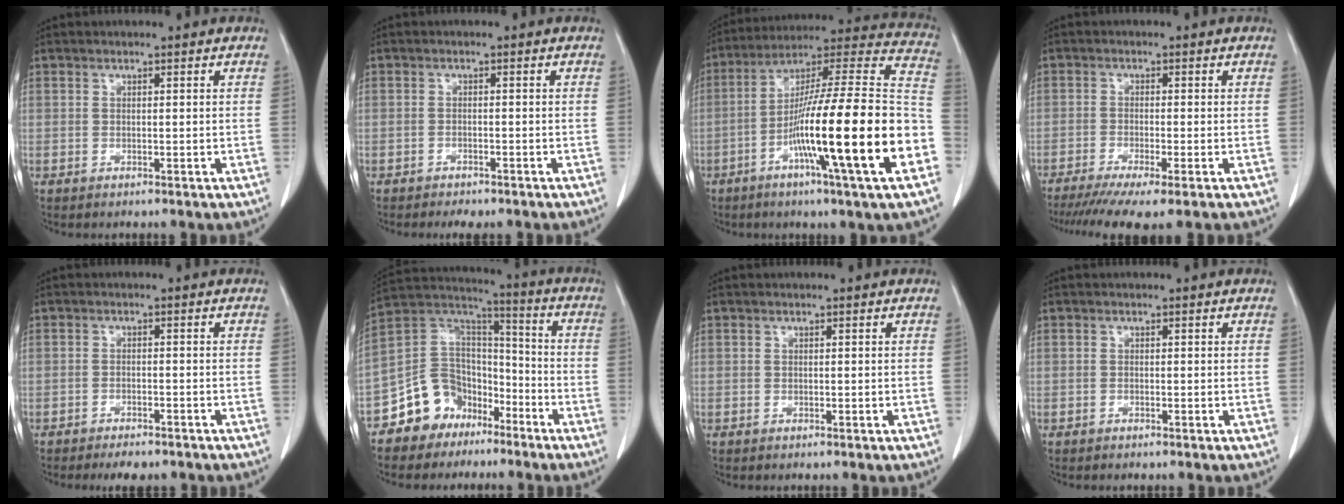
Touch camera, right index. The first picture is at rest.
{"total": 3.2, "force": [-2.6, 1.2, 1.4], "torque": [-0.018, -0.003, -0.031]}
{"total": 26.0, "force": [-8.1, 0.1, 24.7], "torque": [-0.339, -0.012, -0.144]}
{"total": 9.4, "force": [-6.9, 0.6, 6.4], "torque": [-0.100, -0.017, -0.109]}
{"total": 4.8, "force": [-4.0, 1.6, 2.2], "torque": [-0.025, -0.004, -0.053]}
{"total": 11.7, "force": [-7.3, 8.7, 2.8], "torque": [-0.058, 0.071, -0.129]}
{"total": 0.0}
{"total": 0.0}